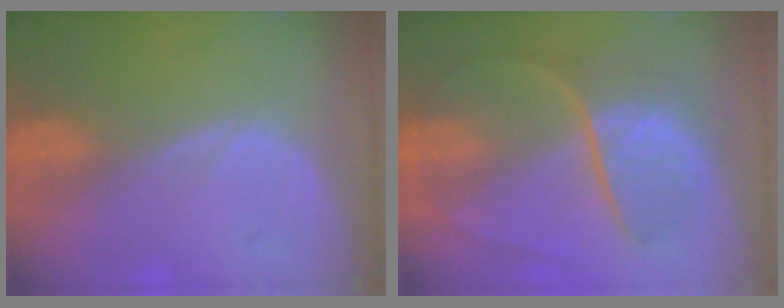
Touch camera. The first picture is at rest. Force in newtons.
{"total": 8.8, "press": 7.6, "slide": 4.5}